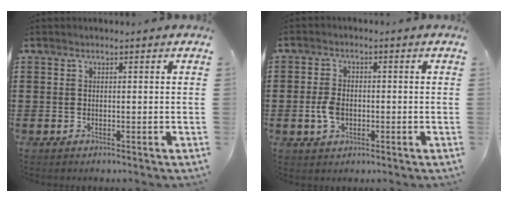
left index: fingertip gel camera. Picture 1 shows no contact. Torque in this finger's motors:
{"motor_torque": [0.49, 0.36, 0.14, 0.05]}